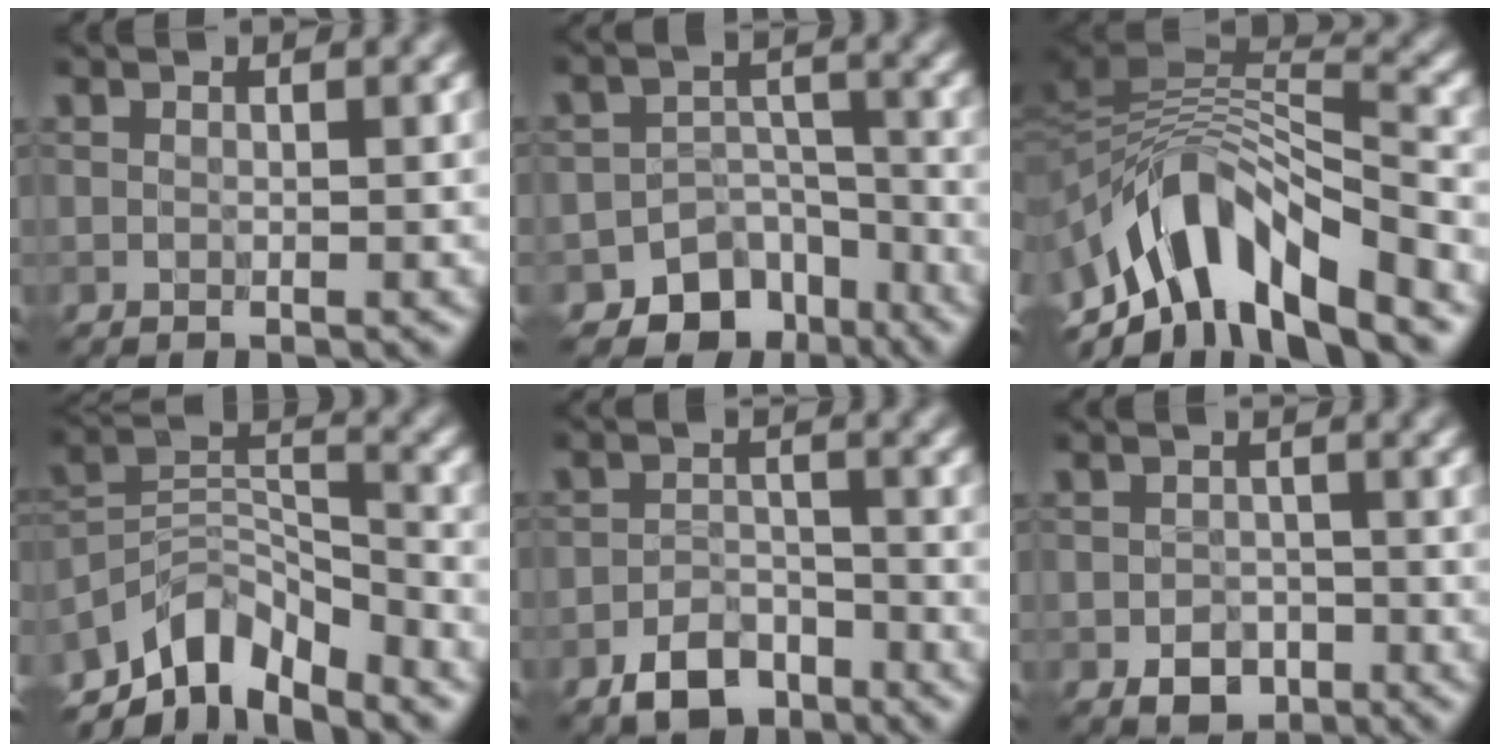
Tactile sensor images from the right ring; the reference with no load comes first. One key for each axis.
{"total": 7.7, "fx": -5.6, "fy": 5.0, "fz": 1.6, "tx": 0.002, "ty": -0.007, "tz": -0.073}
{"total": 10.6, "fx": -5.0, "fy": 4.4, "fz": 8.2, "tx": -0.133, "ty": 0.014, "tz": -0.094}
{"total": 7.4, "fx": -5.7, "fy": 3.2, "fz": 3.6, "tx": -0.050, "ty": -0.003, "tz": -0.116}
{"total": 4.1, "fx": -2.9, "fy": 2.3, "fz": 1.8, "tx": -0.026, "ty": -0.001, "tz": -0.057}
{"total": 2.9, "fx": -1.5, "fy": 2.1, "fz": 1.4, "tx": -0.015, "ty": -0.004, "tz": -0.028}